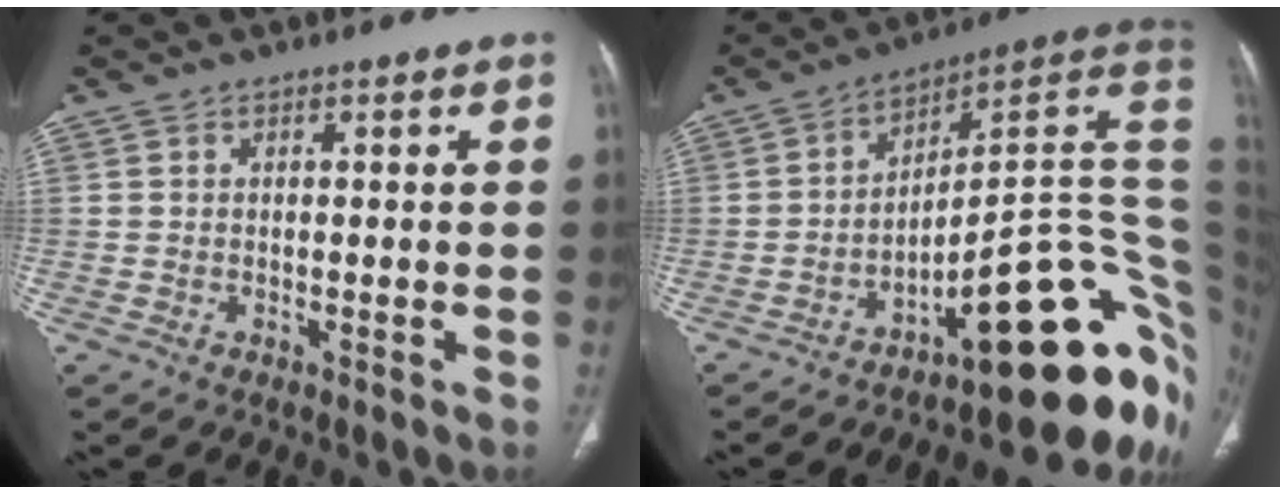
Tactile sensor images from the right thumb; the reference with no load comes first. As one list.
[{"total": 27.0, "force": [-6.5, 8.4, 24.9], "torque": [-0.210, 0.079, -0.083]}]